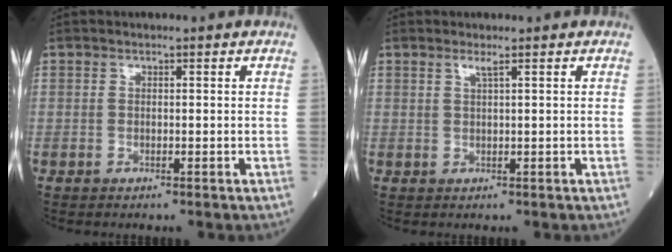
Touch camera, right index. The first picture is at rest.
{"total": 1.1, "force": [0.7, -0.4, 0.8], "torque": [-0.024, -0.003, 0.016]}